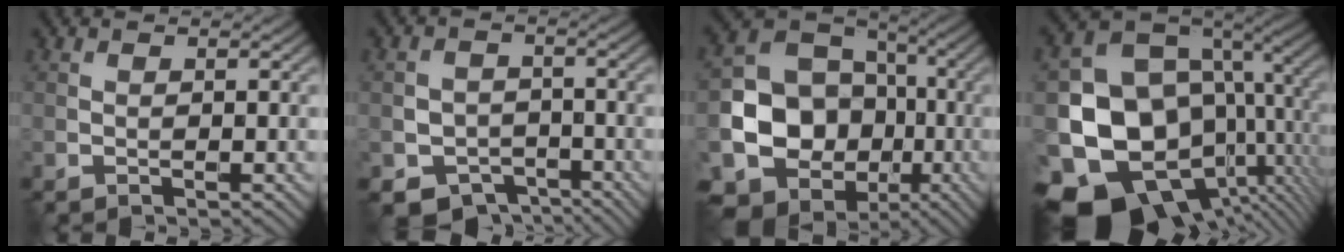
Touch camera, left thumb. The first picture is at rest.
{"total": 5.6, "force": [-3.3, 4.1, 1.9], "torque": [-0.040, -0.012, -0.054]}
{"total": 15.2, "force": [-4.0, 12.5, 7.7], "torque": [-0.170, -0.041, -0.065]}
{"total": 19.1, "force": [-5.2, 14.2, 11.7], "torque": [-0.247, -0.040, -0.066]}